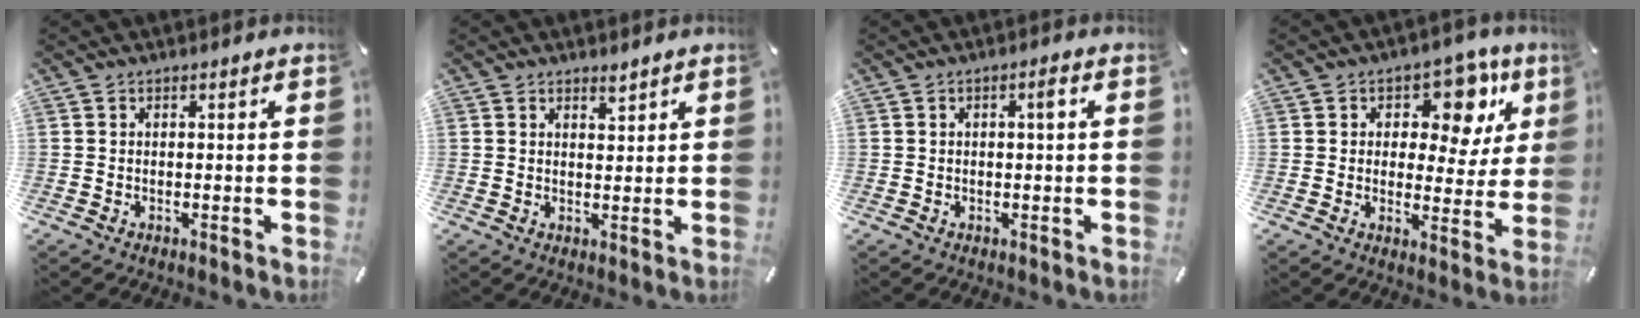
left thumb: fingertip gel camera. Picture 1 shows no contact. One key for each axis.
{"total": 2.1, "fx": 1.8, "fy": 0.8, "fz": 0.6, "tx": 0.003, "ty": -0.014, "tz": 0.031}
{"total": 2.1, "fx": 0.4, "fy": 0.4, "fz": 2.1, "tx": -0.039, "ty": 0.005, "tz": 0.004}
{"total": 12.0, "fx": 6.1, "fy": 7.5, "fz": 7.2, "tx": -0.092, "ty": -0.037, "tz": 0.103}